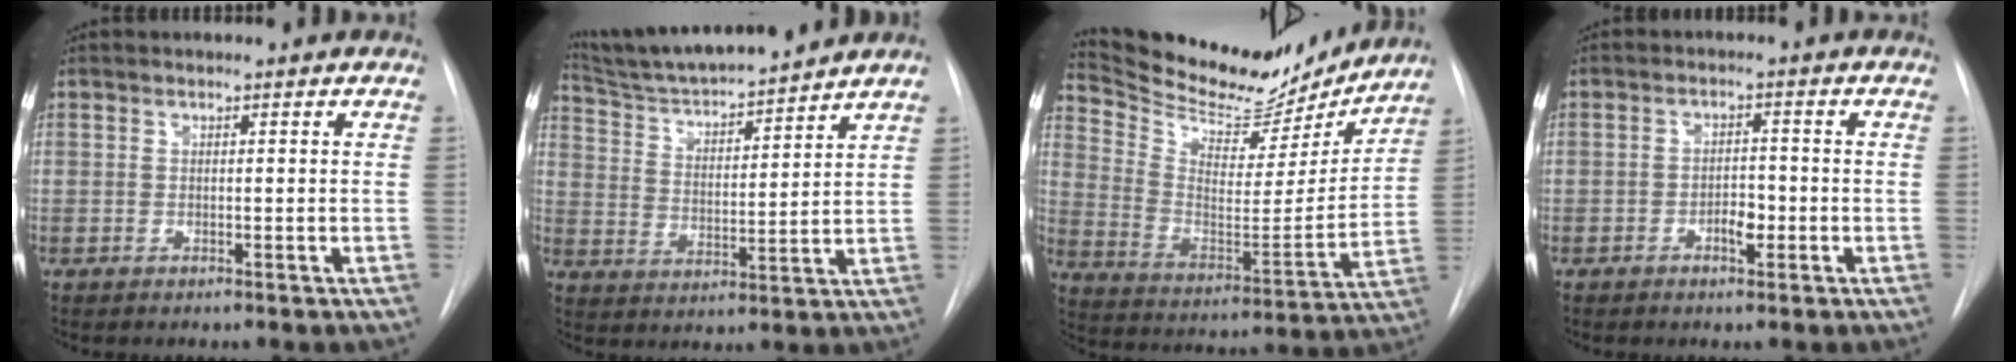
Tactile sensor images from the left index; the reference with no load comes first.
{"total": 14.1, "force": [13.1, 0.3, 5.2], "torque": [-0.094, 0.003, 0.224]}
{"total": 19.8, "force": [18.6, 4.8, 4.8], "torque": [-0.086, -0.033, 0.287]}
{"total": 2.8, "force": [-1.2, 1.3, 2.1], "torque": [-0.030, 0.006, -0.018]}